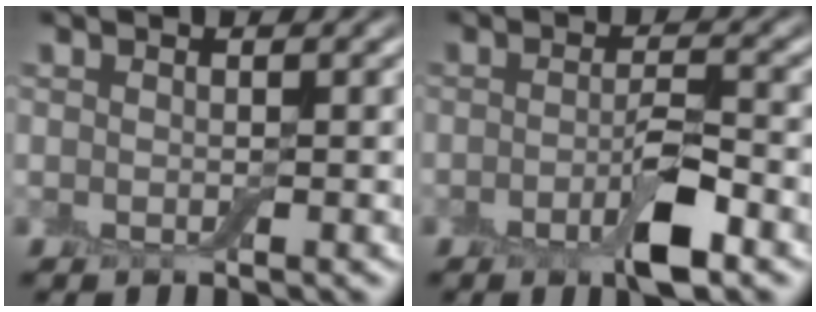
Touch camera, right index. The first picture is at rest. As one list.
[{"total": 4.0, "force": [-1.7, 1.0, 3.4], "torque": [-0.060, 0.000, -0.035]}]